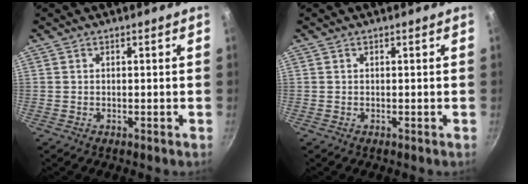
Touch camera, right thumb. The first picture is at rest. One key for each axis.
{"total": 0.0}